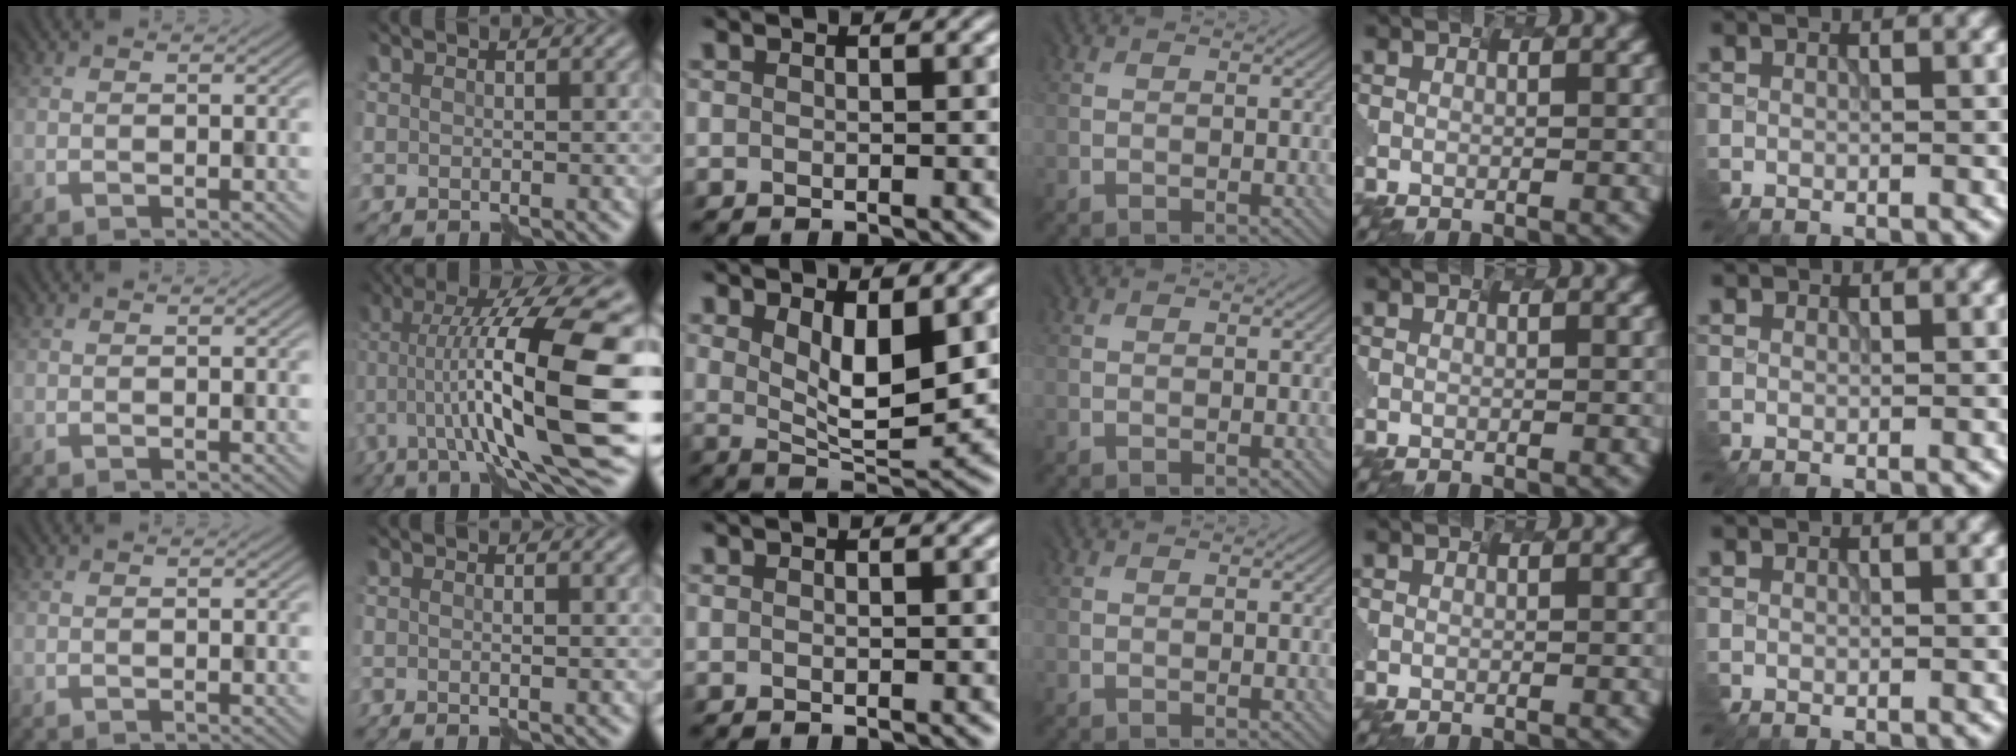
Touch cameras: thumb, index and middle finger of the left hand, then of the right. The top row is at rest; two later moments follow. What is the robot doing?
{"motion": "assemble", "object": "hinged jar"}